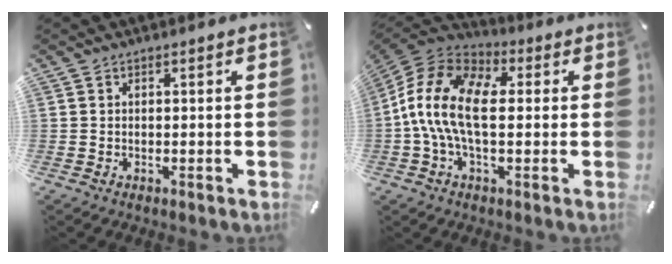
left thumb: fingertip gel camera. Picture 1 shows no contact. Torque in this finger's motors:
{"motor_torque": [0.24, 2.40, 2.58, -0.18, 0.86]}